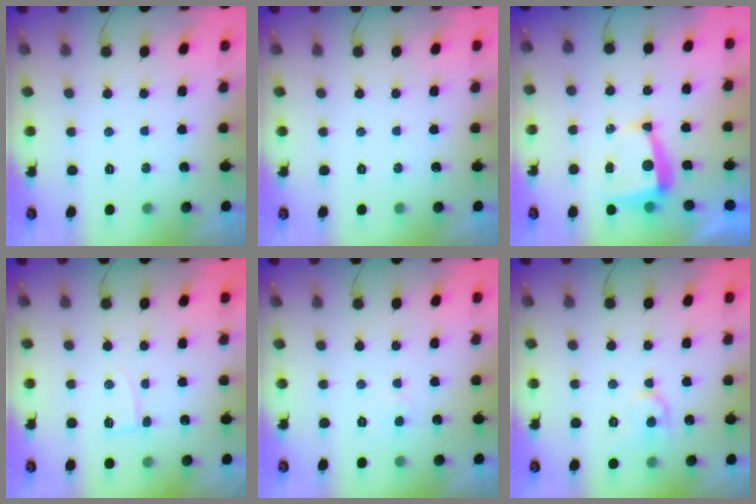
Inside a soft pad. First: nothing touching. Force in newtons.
{"total": 0.0}
{"total": 6.2, "press": 6.2, "slide": 0.5}
{"total": 3.4, "press": 3.4, "slide": 0.4}
{"total": 2.8, "press": 2.8, "slide": 0.3}
{"total": 9.3, "press": 9.3, "slide": 0.8}